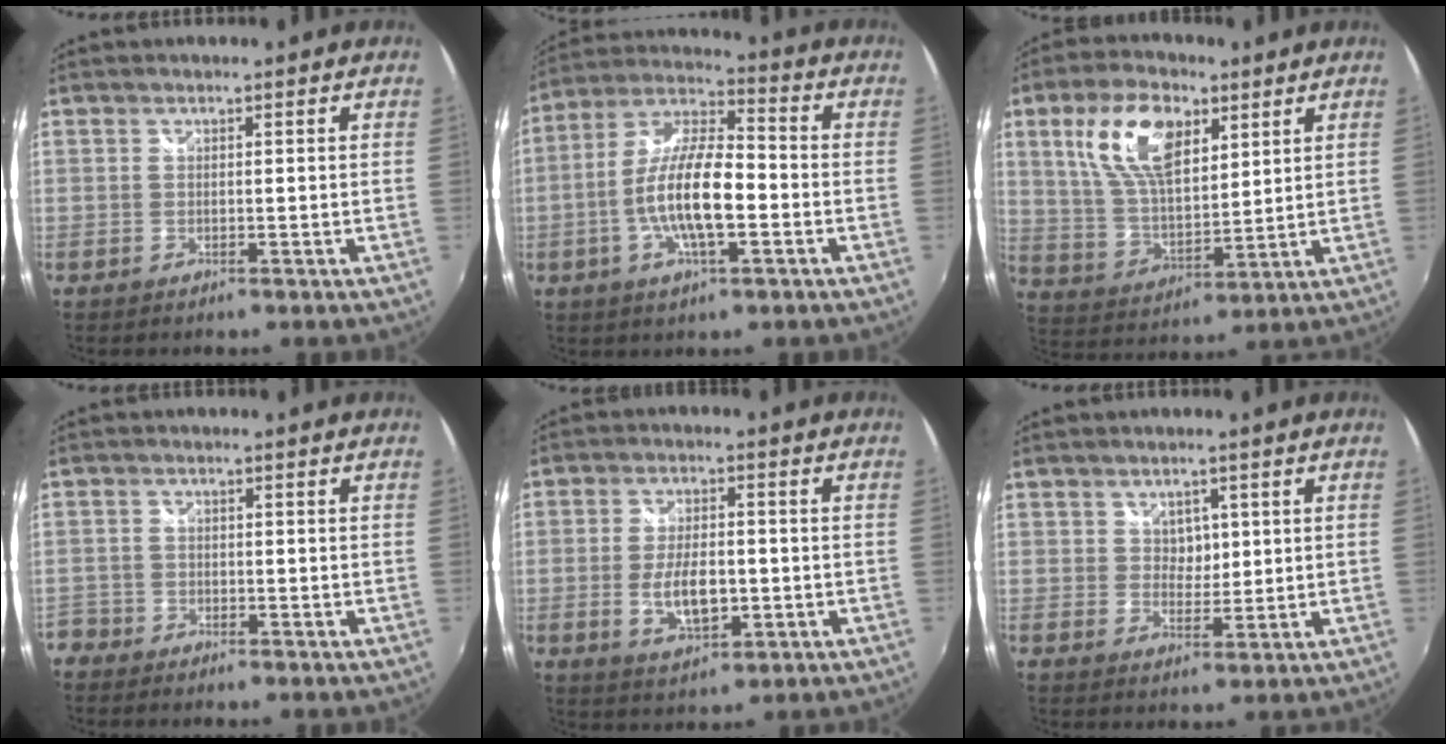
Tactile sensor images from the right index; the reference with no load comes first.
{"total": 13.9, "force": [-3.2, 4.3, 12.9], "torque": [-0.256, 0.002, -0.065]}
{"total": 14.8, "force": [6.6, 7.2, 11.1], "torque": [-0.215, 0.018, 0.131]}
{"total": 3.6, "force": [-2.6, 2.4, 0.1], "torque": [-0.019, 0.001, -0.059]}
{"total": 8.2, "force": [-1.5, 3.8, 7.1], "torque": [-0.140, -0.006, -0.023]}
{"total": 3.0, "force": [1.1, 2.5, 1.2], "torque": [-0.012, 0.004, 0.021]}